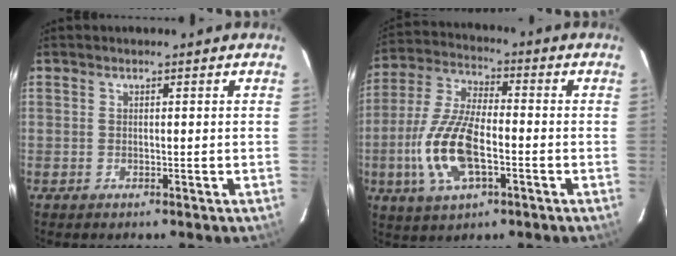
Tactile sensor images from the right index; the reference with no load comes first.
{"total": 14.0, "force": [-3.8, 5.9, 12.1], "torque": [-0.264, -0.001, -0.074]}